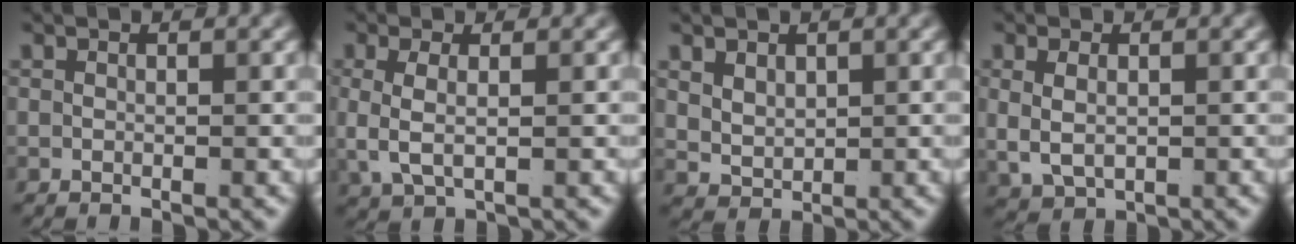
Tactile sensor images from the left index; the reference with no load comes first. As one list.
[{"total": 3.2, "force": [0.4, 1.6, 2.7], "torque": [-0.066, -0.008, 0.018]}, {"total": 2.4, "force": [1.0, 1.7, 1.3], "torque": [-0.035, -0.017, 0.036]}, {"total": 3.5, "force": [0.4, 2.6, 2.3], "torque": [-0.057, -0.013, 0.021]}]